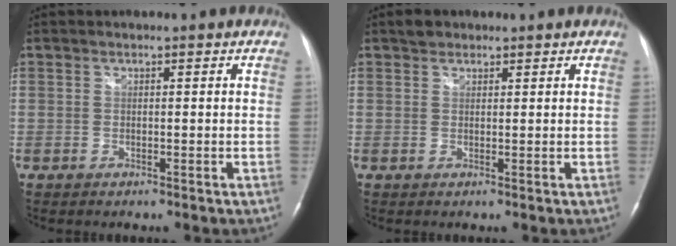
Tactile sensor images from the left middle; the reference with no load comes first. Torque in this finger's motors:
{"motor_torque": [0.13, -0.11, -0.02, 0.01]}